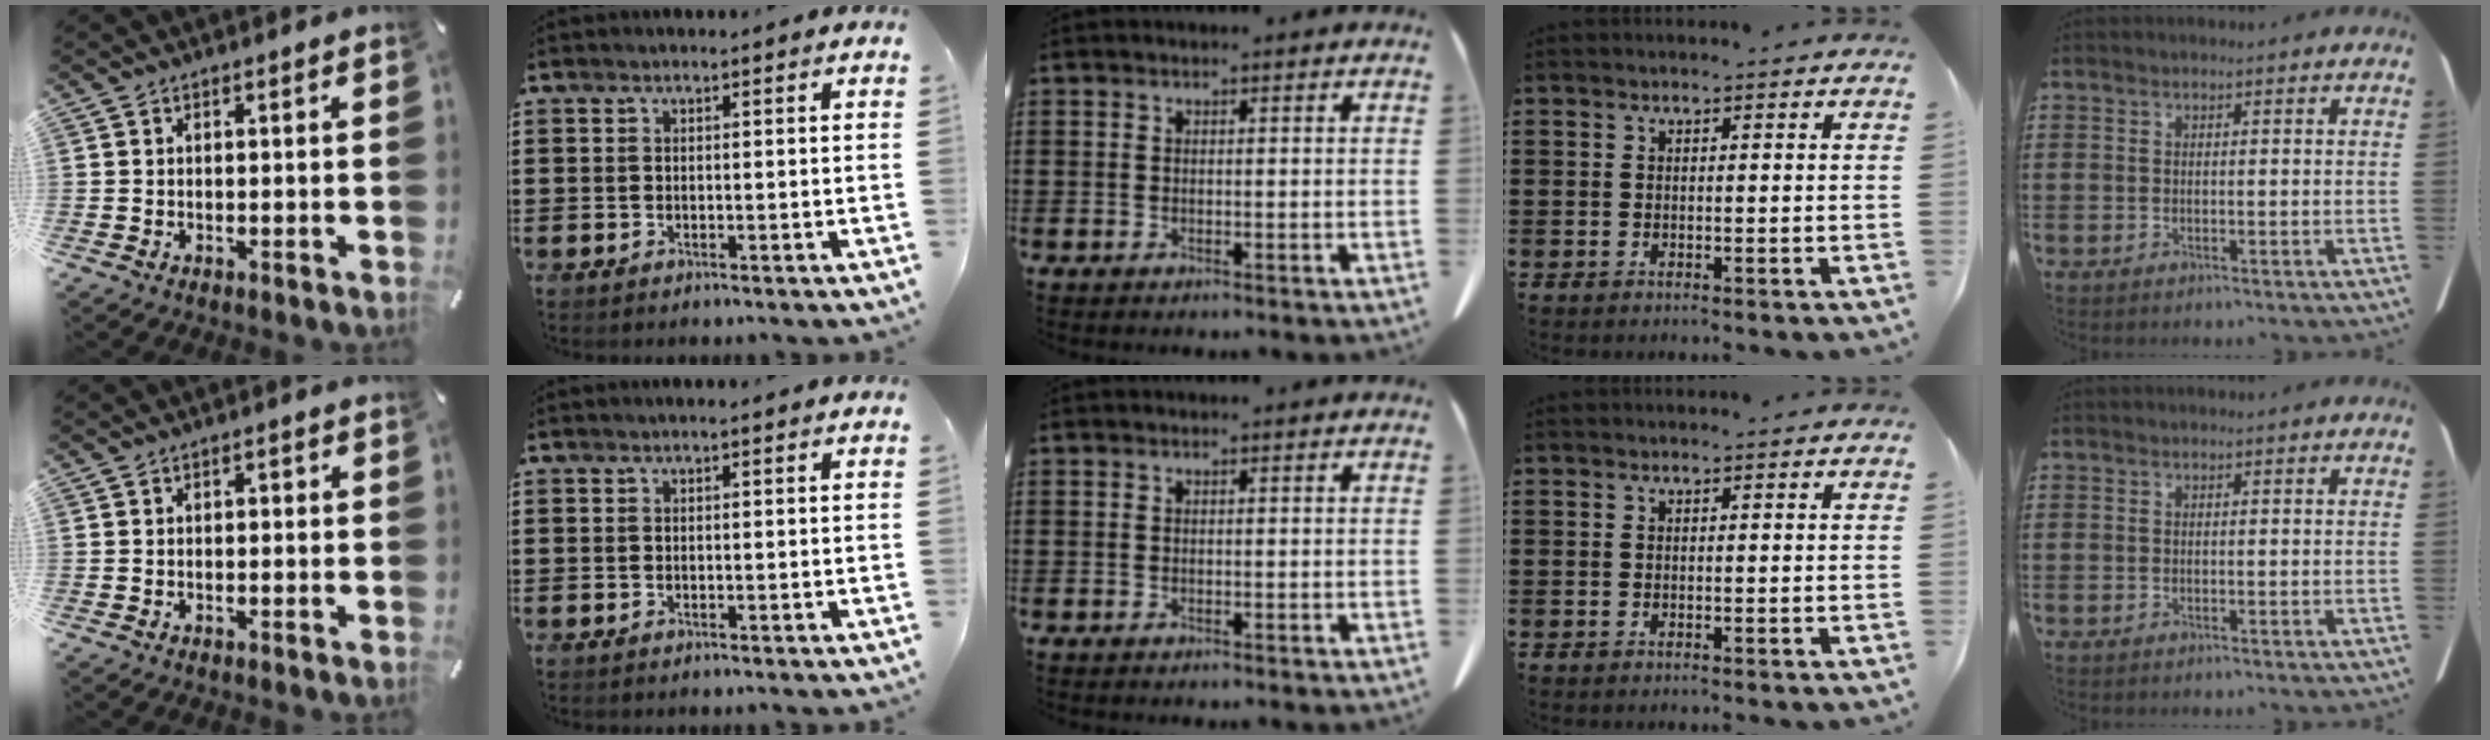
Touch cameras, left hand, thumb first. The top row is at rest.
{"thumb": {"total": 1.1, "force": [-0.5, 0.6, 0.7], "torque": [-0.014, 0.004, -0.011]}}